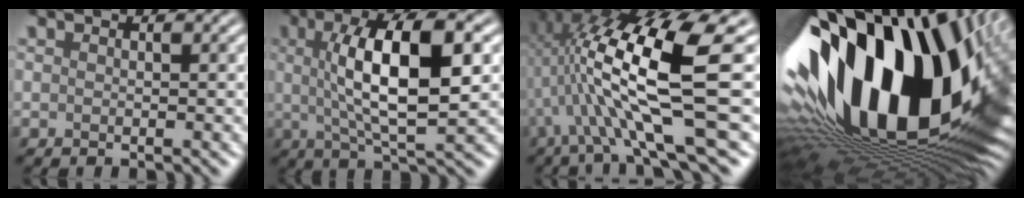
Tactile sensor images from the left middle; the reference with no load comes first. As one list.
[{"total": 9.3, "force": [1.7, 2.6, 8.8], "torque": [-0.138, 0.017, 0.040]}, {"total": 11.6, "force": [0.6, 2.4, 11.3], "torque": [-0.206, 0.007, 0.029]}, {"total": 20.5, "force": [3.4, 10.8, 17.1], "torque": [-0.302, 0.001, 0.066]}]